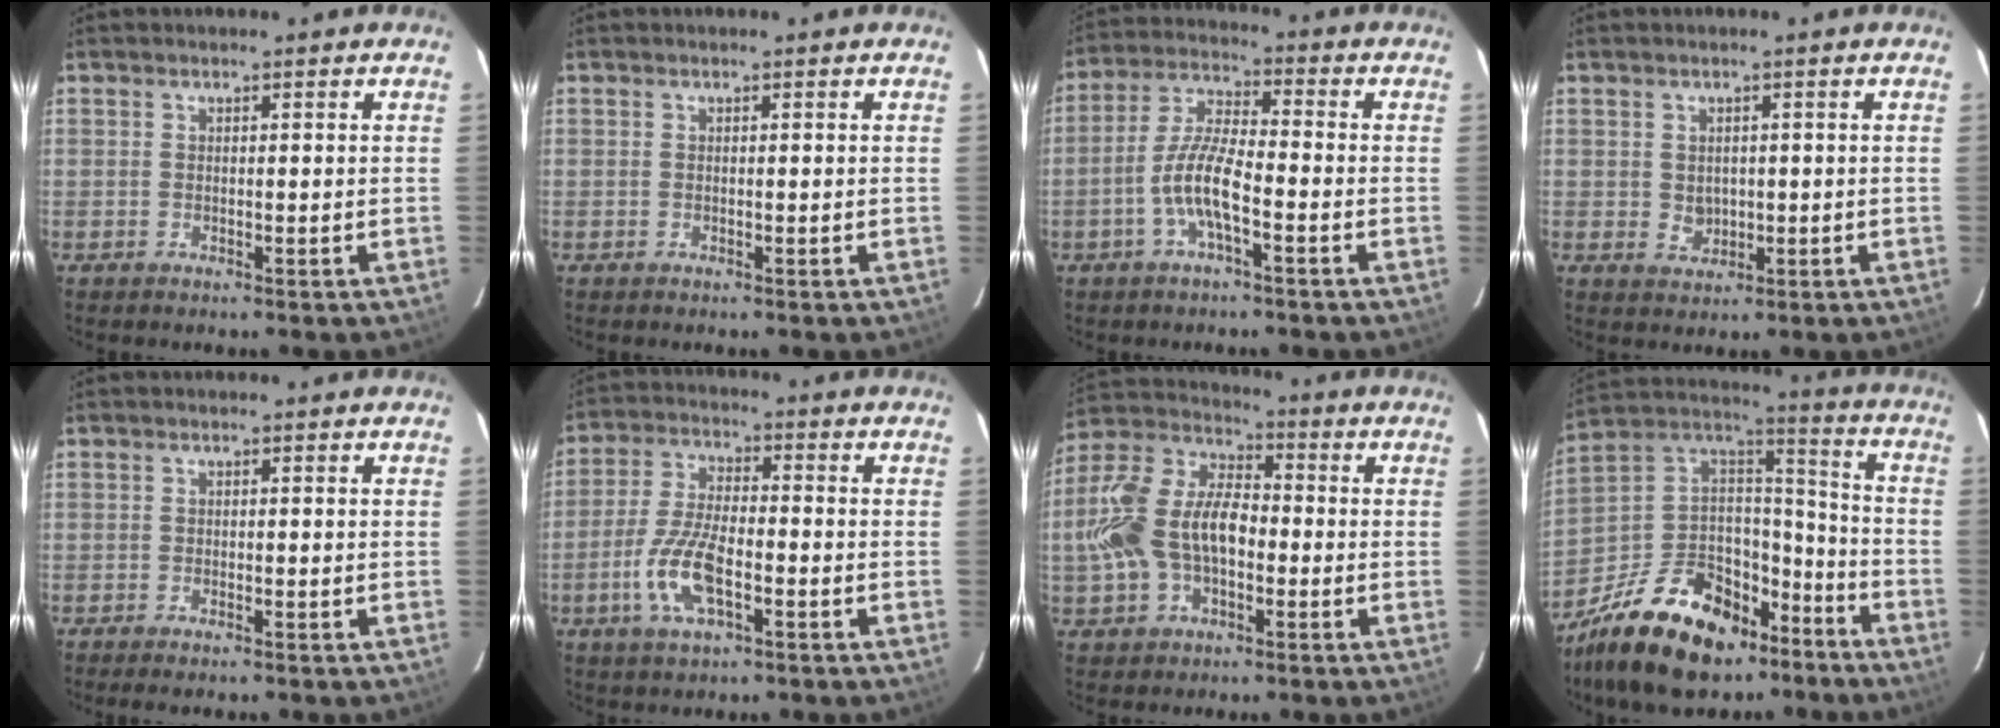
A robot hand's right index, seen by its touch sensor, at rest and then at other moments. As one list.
[{"total": 0.0}, {"total": 8.1, "force": [-3.4, 1.7, 7.2], "torque": [-0.154, 0.005, -0.065]}, {"total": 2.7, "force": [0.1, 2.5, 1.1], "torque": [-0.018, 0.001, 0.007]}, {"total": 1.5, "force": [-1.2, 0.3, 0.8], "torque": [-0.019, -0.004, -0.023]}, {"total": 10.4, "force": [-3.9, 3.9, 8.8], "torque": [-0.189, -0.002, -0.075]}, {"total": 15.8, "force": [-2.6, 9.7, 12.2], "torque": [-0.266, 0.019, -0.048]}, {"total": 25.1, "force": [-16.1, 13.8, 13.4], "torque": [-0.282, 0.035, -0.250]}]